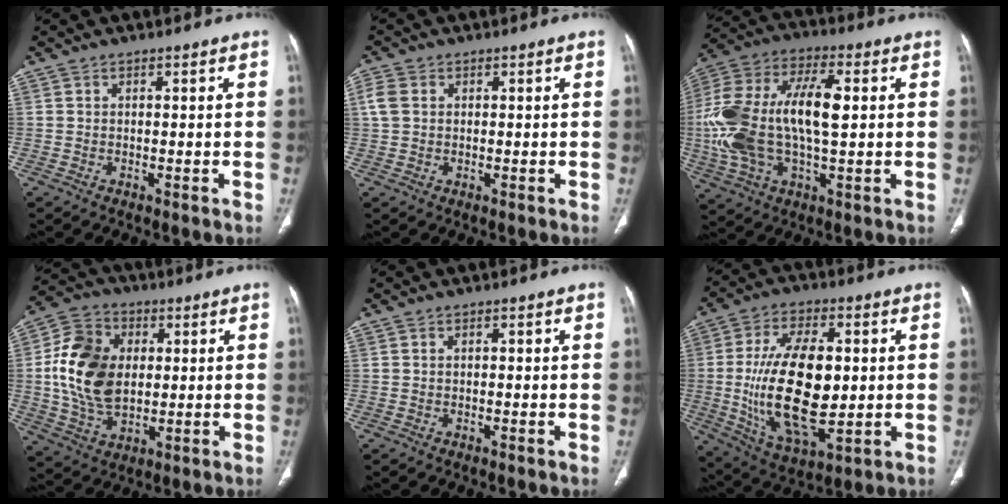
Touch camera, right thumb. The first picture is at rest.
{"total": 3.5, "force": [0.8, 2.7, 2.0], "torque": [-0.049, 0.008, 0.012]}
{"total": 21.5, "force": [0.9, 10.4, 18.7], "torque": [-0.404, 0.021, 0.016]}
{"total": 15.8, "force": [1.4, 11.1, 11.2], "torque": [-0.196, 0.002, 0.028]}
{"total": 0.0}
{"total": 20.8, "force": [0.0, 10.3, 18.0], "torque": [-0.319, -0.011, 0.012]}